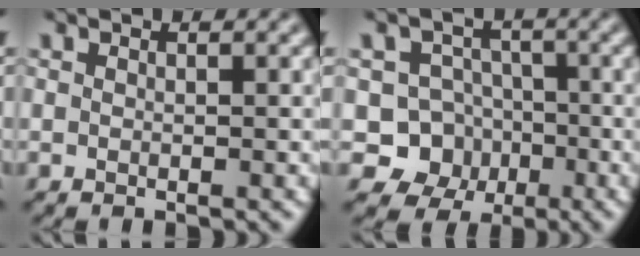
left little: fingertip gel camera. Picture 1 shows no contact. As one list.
[{"total": 6.6, "force": [-2.3, 6.0, 1.4], "torque": [-0.001, 0.005, -0.069]}]